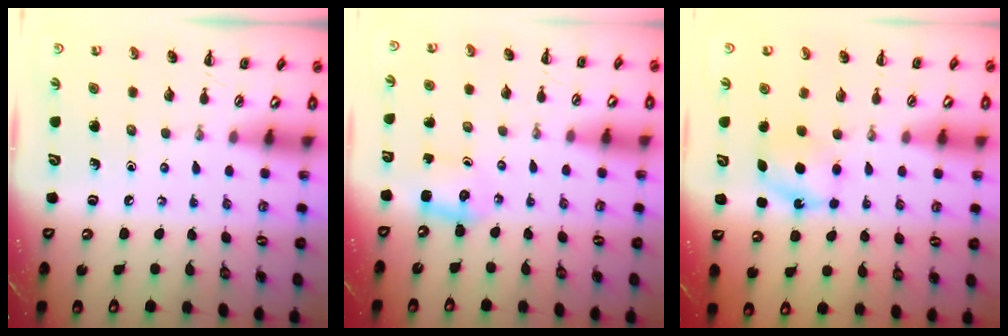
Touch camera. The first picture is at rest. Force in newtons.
{"total": 3.2, "press": 3.1, "slide": 0.7}
{"total": 6.1, "press": 5.9, "slide": 1.8}